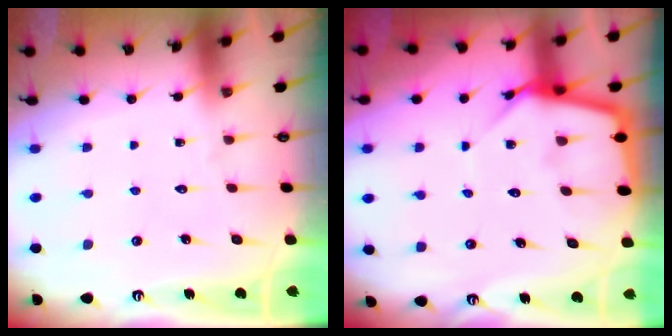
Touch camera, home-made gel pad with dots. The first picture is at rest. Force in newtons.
{"total": 8.0, "press": 8.0, "slide": 0.6}